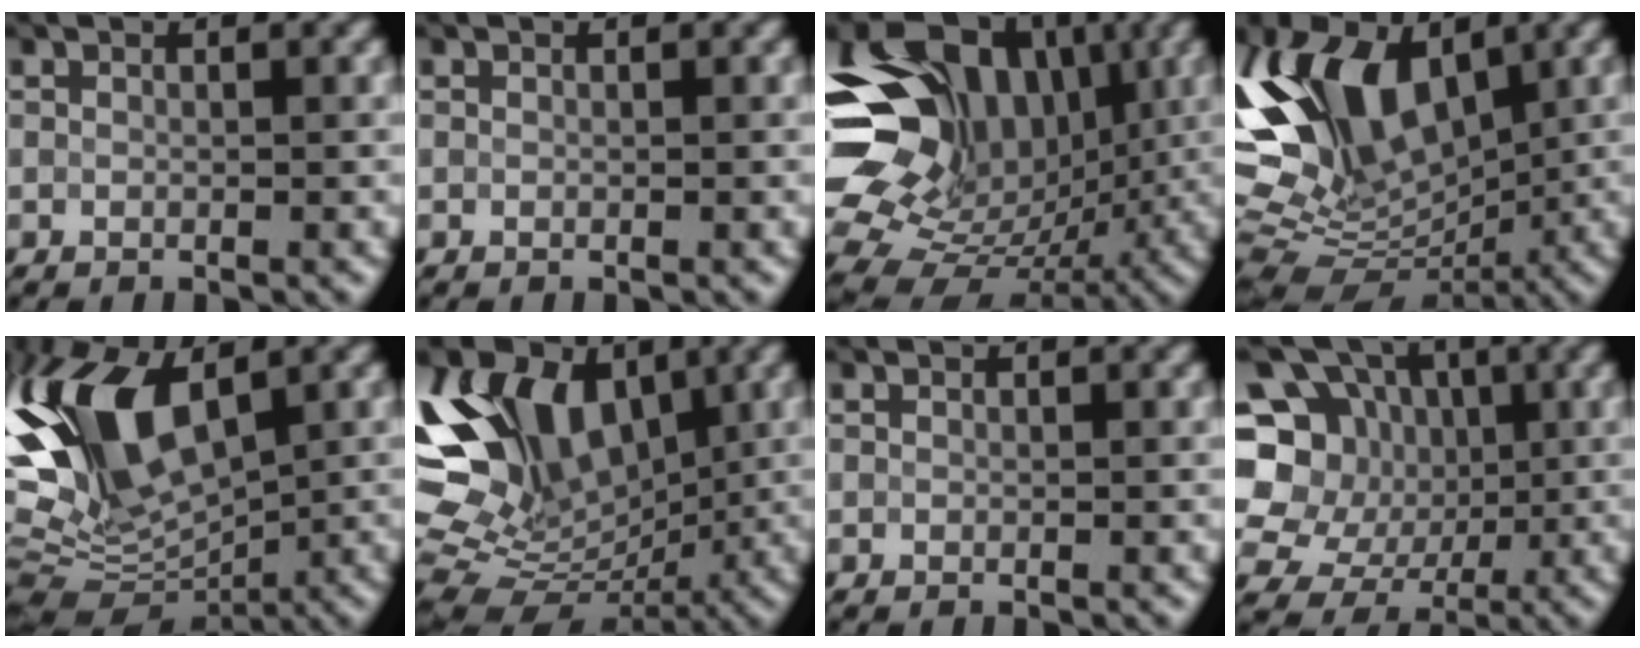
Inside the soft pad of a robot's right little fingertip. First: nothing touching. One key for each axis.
{"total": 0.0}
{"total": 18.1, "fx": 4.2, "fy": 13.3, "fz": 11.5, "tx": -0.223, "ty": 0.036, "tz": 0.078}
{"total": 12.7, "fx": 4.2, "fy": 7.3, "fz": 9.6, "tx": -0.199, "ty": 0.018, "tz": 0.070}
{"total": 10.6, "fx": 2.4, "fy": 4.9, "fz": 9.1, "tx": -0.188, "ty": 0.014, "tz": 0.037}
{"total": 13.6, "fx": 3.7, "fy": 8.5, "fz": 9.9, "tx": -0.190, "ty": 0.023, "tz": 0.066}
{"total": 0.0}
{"total": 11.9, "fx": 0.6, "fy": 10.3, "fz": 5.9, "tx": -0.126, "ty": 0.032, "tz": -0.008}